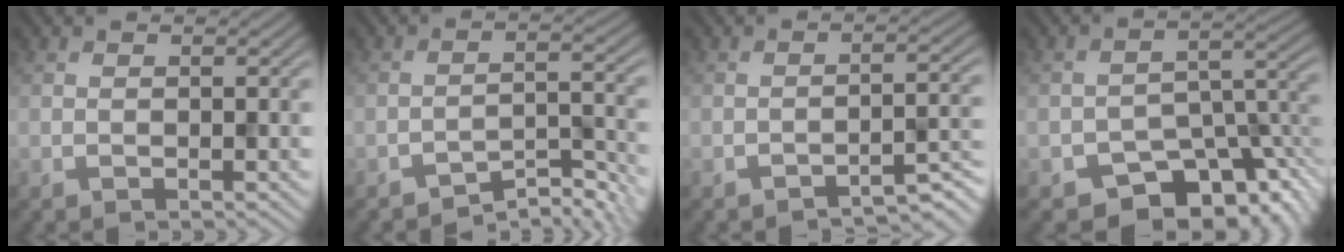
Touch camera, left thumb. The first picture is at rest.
{"total": 4.6, "force": [-3.9, 1.0, 2.1], "torque": [-0.029, 0.006, -0.065]}
{"total": 3.2, "force": [-2.6, 0.4, 1.8], "torque": [-0.025, 0.010, -0.045]}
{"total": 10.4, "force": [-7.0, 5.4, 5.5], "torque": [-0.066, -0.024, -0.112]}